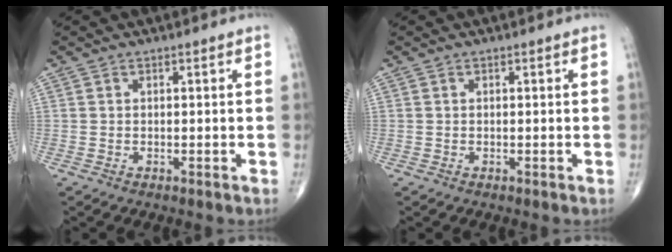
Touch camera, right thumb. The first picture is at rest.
{"total": 0.0}